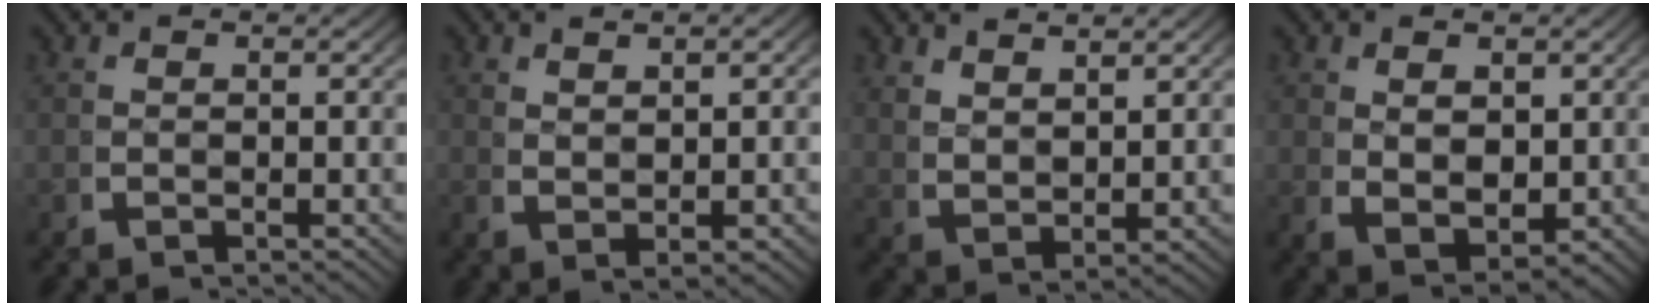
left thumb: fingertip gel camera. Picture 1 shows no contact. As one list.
[{"total": 2.4, "force": [1.0, 0.8, 2.1], "torque": [-0.028, 0.003, 0.021]}, {"total": 3.4, "force": [2.3, 1.7, 1.8], "torque": [-0.037, -0.010, 0.052]}, {"total": 4.8, "force": [-0.1, 3.4, 3.3], "torque": [-0.068, -0.028, 0.012]}]